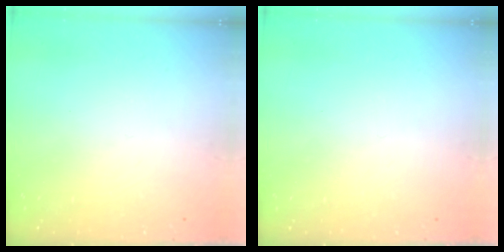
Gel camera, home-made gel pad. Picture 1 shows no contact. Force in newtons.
{"total": 0.0}